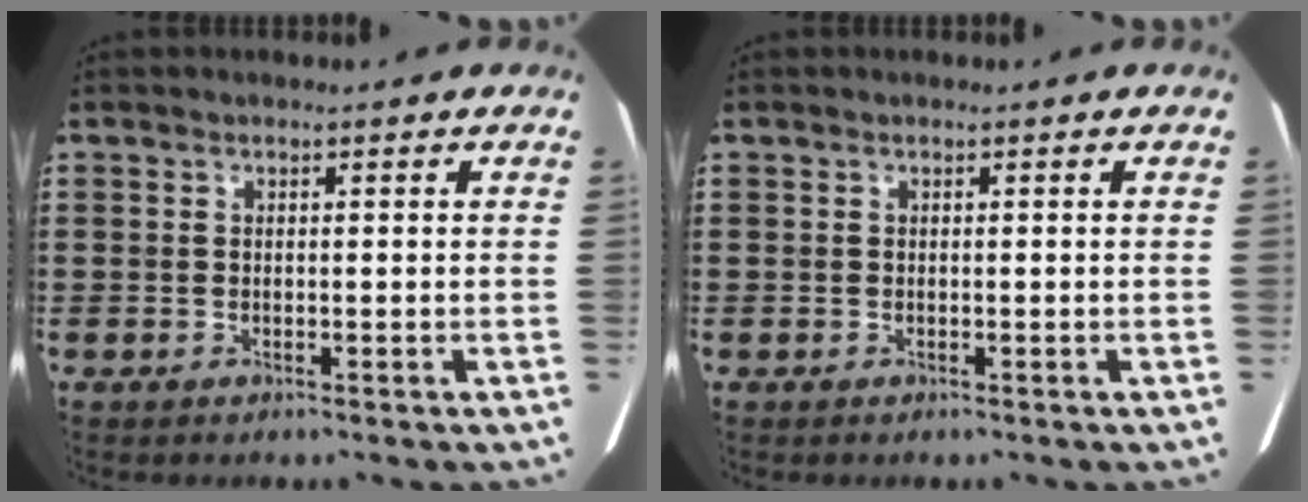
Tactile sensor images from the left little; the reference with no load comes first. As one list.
[{"total": 0.0}]